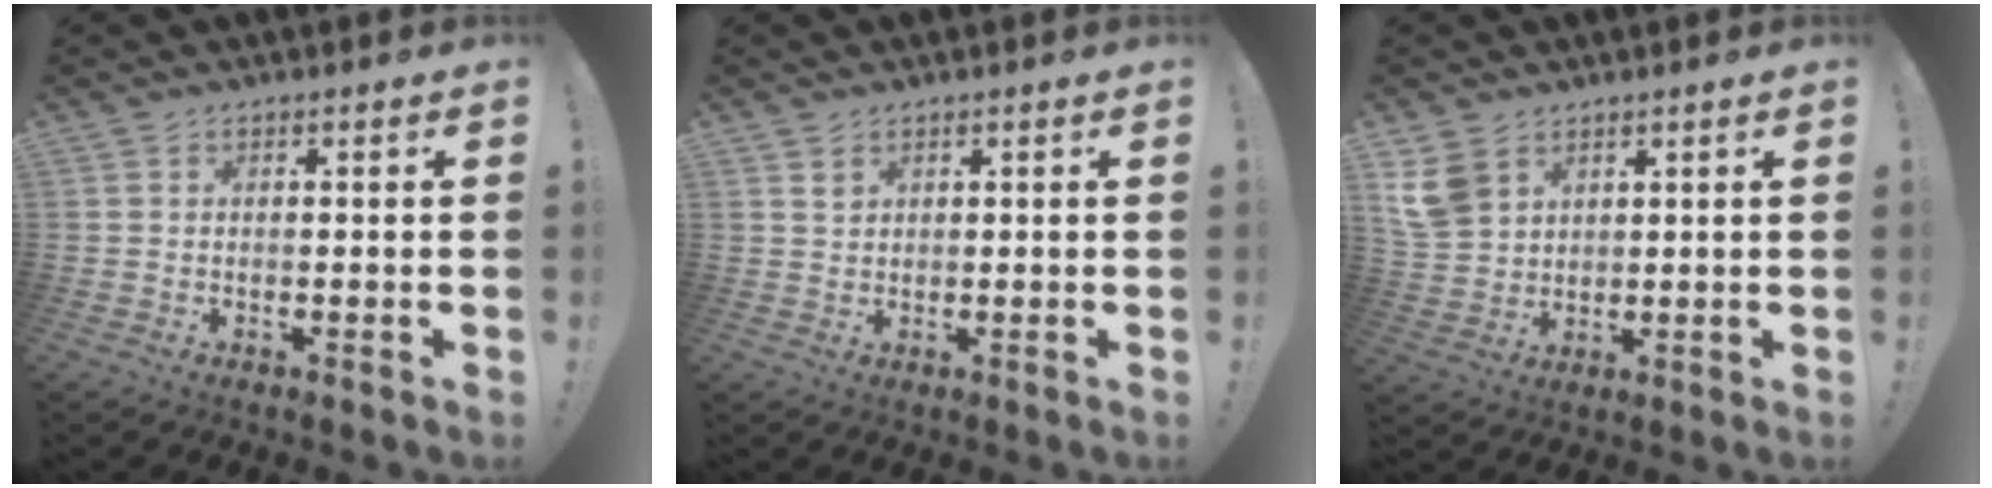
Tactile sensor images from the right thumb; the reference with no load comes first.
{"total": 1.7, "force": [1.3, 1.1, 0.5], "torque": [0.002, -0.009, 0.022]}
{"total": 8.0, "force": [4.8, 5.4, 3.5], "torque": [-0.063, -0.020, 0.097]}